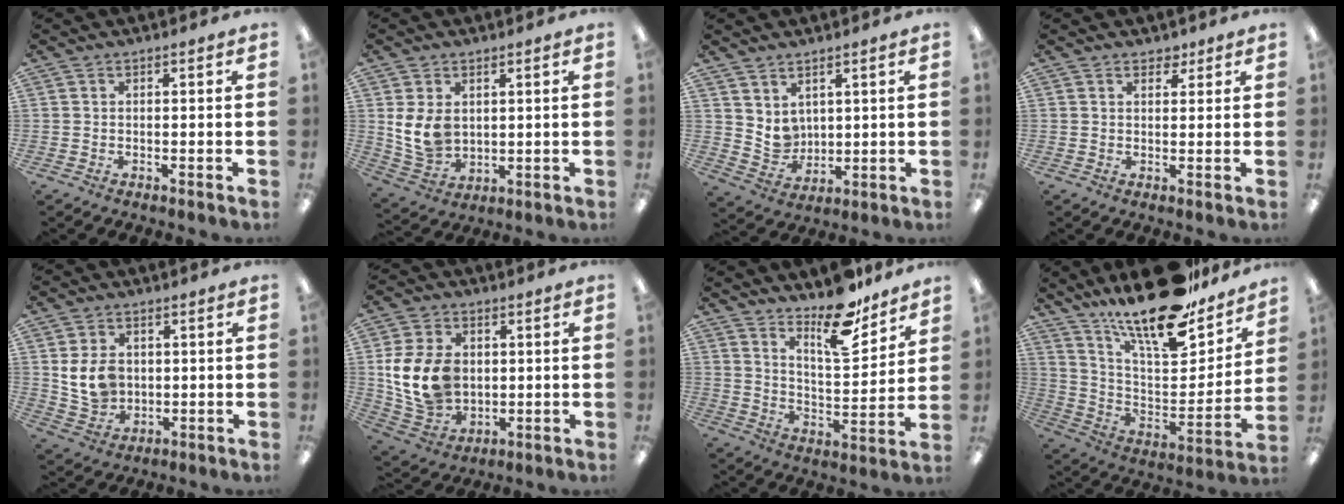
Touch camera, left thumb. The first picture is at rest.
{"total": 8.7, "force": [2.2, 6.5, 5.3], "torque": [-0.116, -0.009, 0.043]}
{"total": 6.0, "force": [4.1, 4.3, 0.7], "torque": [-0.020, -0.030, 0.082]}
{"total": 2.7, "force": [1.9, 1.5, 1.1], "torque": [-0.006, -0.004, 0.032]}
{"total": 8.5, "force": [1.5, 6.7, 5.0], "torque": [-0.107, 0.004, 0.031]}
{"total": 14.4, "force": [1.7, 11.0, 9.2], "torque": [-0.196, 0.002, 0.036]}
{"total": 14.4, "force": [11.6, 4.8, 7.1], "torque": [-0.095, -0.085, 0.200]}
{"total": 21.3, "force": [17.0, 6.1, 11.3], "torque": [-0.191, -0.122, 0.290]}